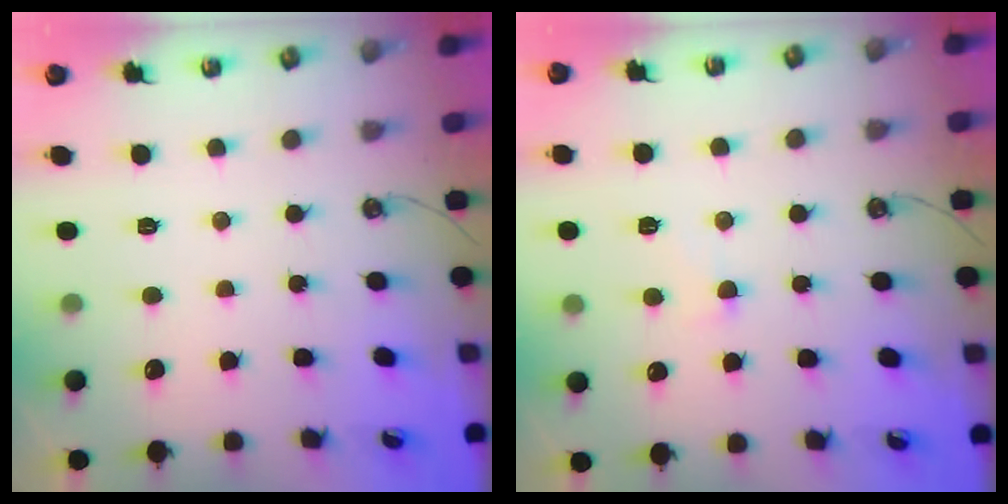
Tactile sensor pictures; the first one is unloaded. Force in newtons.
{"total": 2.3, "press": 2.2, "slide": 0.6}